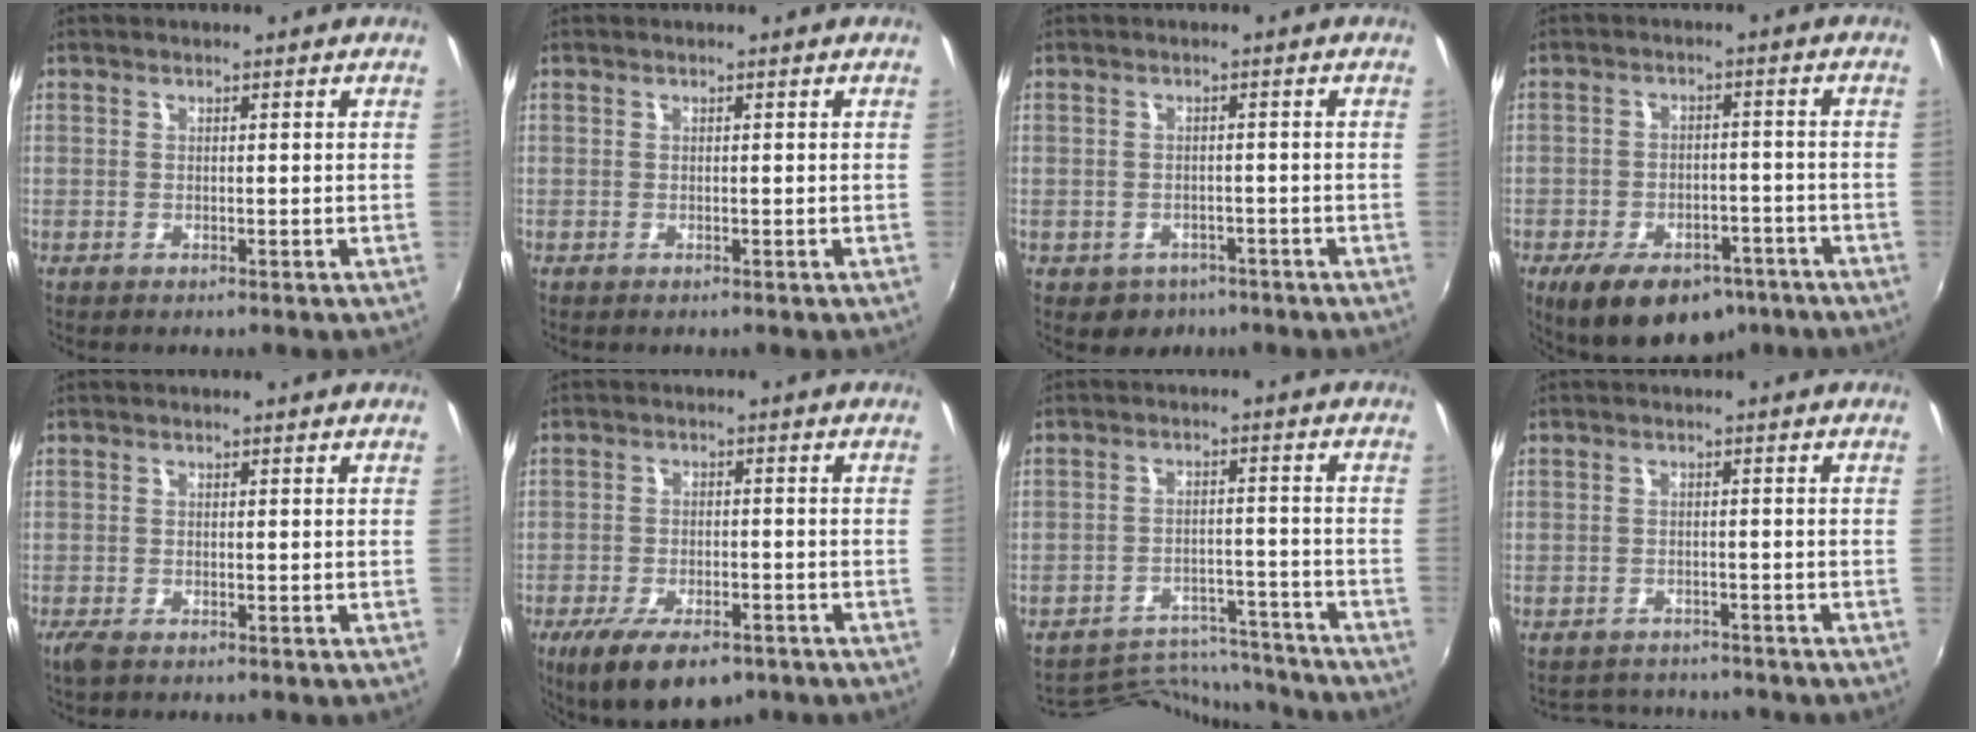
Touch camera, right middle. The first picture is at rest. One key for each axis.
{"total": 0.0}
{"total": 4.6, "fx": -2.6, "fy": 3.7, "fz": 1.1, "tx": -0.034, "ty": -0.005, "tz": -0.031}
{"total": 15.3, "fx": -10.1, "fy": 8.1, "fz": 8.2, "tx": -0.168, "ty": -0.010, "tz": -0.141}
{"total": 2.0, "fx": -1.4, "fy": 0.6, "fz": 1.3, "tx": -0.028, "ty": -0.009, "tz": -0.026}
{"total": 12.4, "fx": -8.1, "fy": 5.1, "fz": 7.9, "tx": -0.164, "ty": -0.035, "tz": -0.127}
{"total": 12.5, "fx": -12.2, "fy": 2.6, "fz": 1.2, "tx": -0.038, "ty": 0.021, "tz": -0.175}
{"total": 6.2, "fx": -5.7, "fy": 2.3, "fz": 0.9, "tx": -0.029, "ty": 0.006, "tz": -0.084}